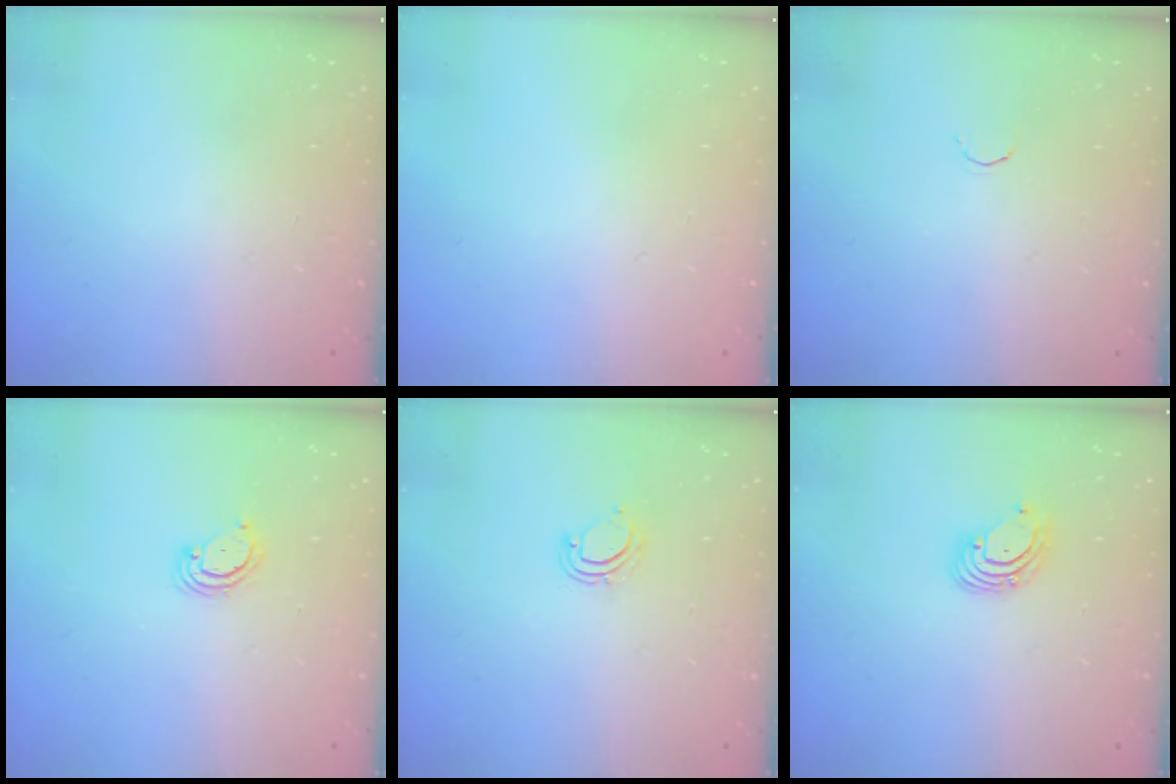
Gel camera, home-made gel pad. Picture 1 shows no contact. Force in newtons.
{"total": 0.0}
{"total": 1.8, "press": 1.7, "slide": 0.4}
{"total": 2.9, "press": 2.9, "slide": 0.3}
{"total": 4.8, "press": 4.8, "slide": 0.4}
{"total": 2.7, "press": 2.7, "slide": 0.3}